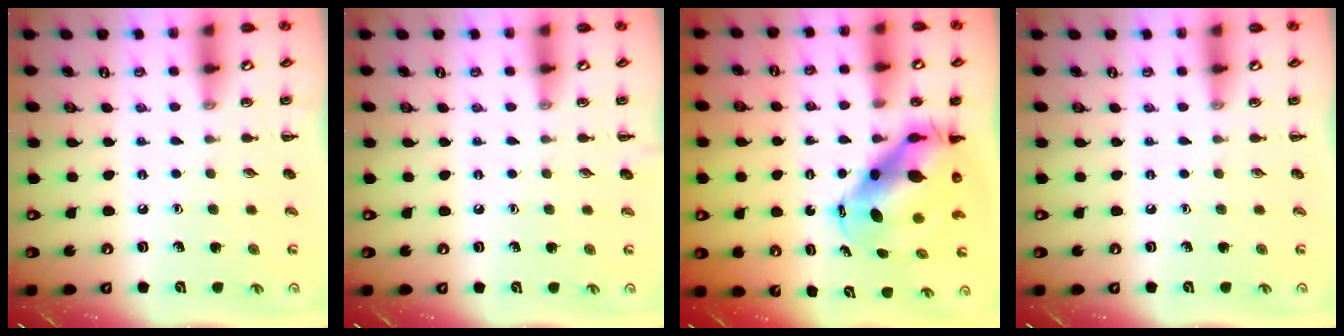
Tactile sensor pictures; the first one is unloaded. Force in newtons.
{"total": 0.0}
{"total": 8.8, "press": 8.5, "slide": 2.2}
{"total": 0.0}